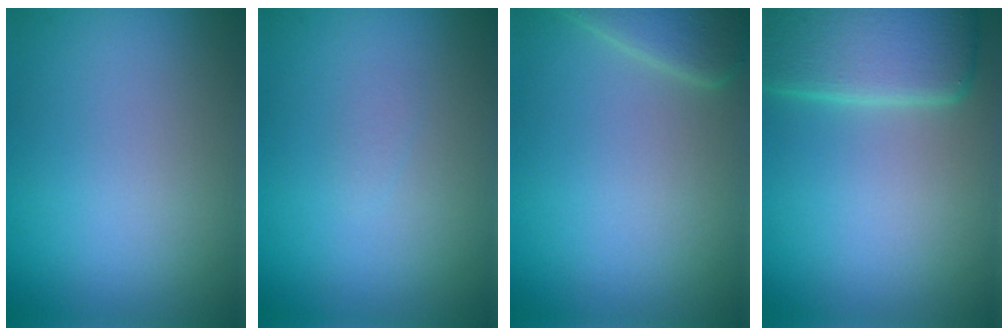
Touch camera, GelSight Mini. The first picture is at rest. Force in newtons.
{"total": 0.5, "press": 0.5, "slide": 0.1}
{"total": 2.8, "press": 2.8, "slide": 0.2}
{"total": 7.1, "press": 7.1, "slide": 0.3}